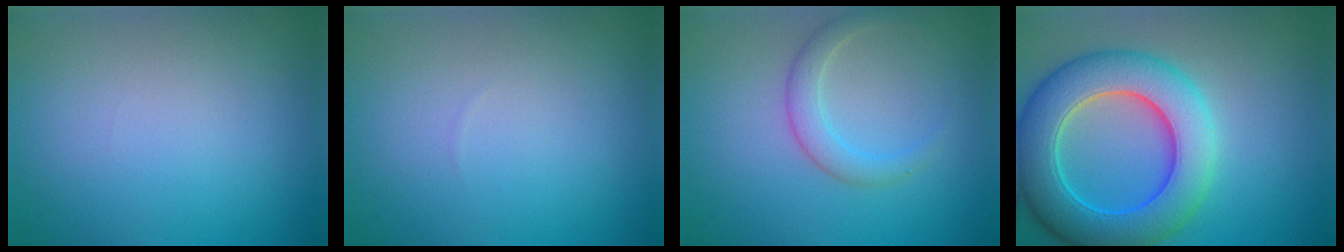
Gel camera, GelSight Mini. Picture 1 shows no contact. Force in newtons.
{"total": 0.0}
{"total": 2.3, "press": 2.3, "slide": 0.1}
{"total": 9.2, "press": 9.2, "slide": 0.3}